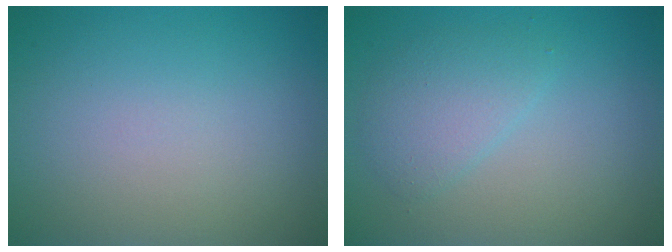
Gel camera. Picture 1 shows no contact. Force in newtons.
{"total": 2.6, "press": 2.6, "slide": 0.3}